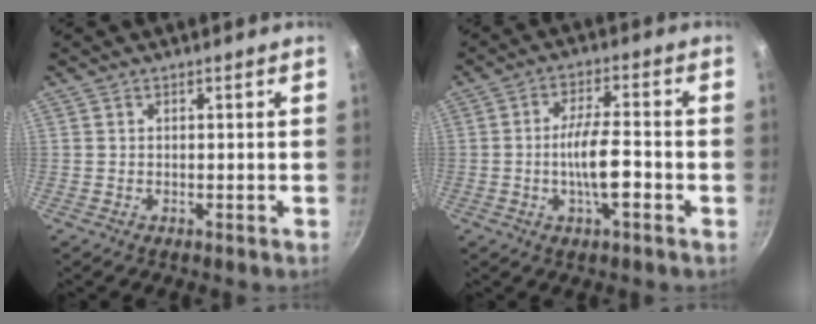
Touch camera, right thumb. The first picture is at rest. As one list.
[{"total": 8.3, "force": [-2.3, 2.2, 7.6], "torque": [-0.128, 0.018, -0.044]}]